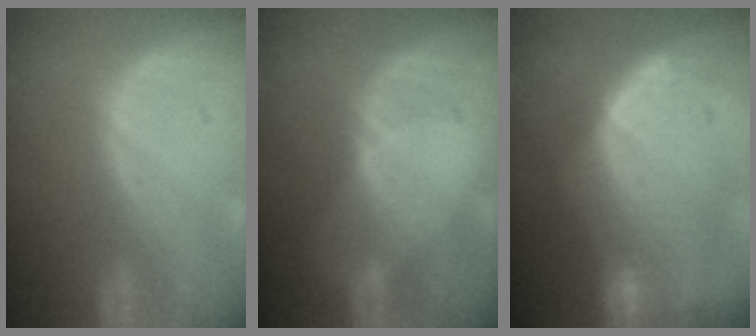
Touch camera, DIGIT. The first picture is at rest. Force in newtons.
{"total": 3.0, "press": 2.6, "slide": 1.5}
{"total": 9.8, "press": 9.0, "slide": 3.8}